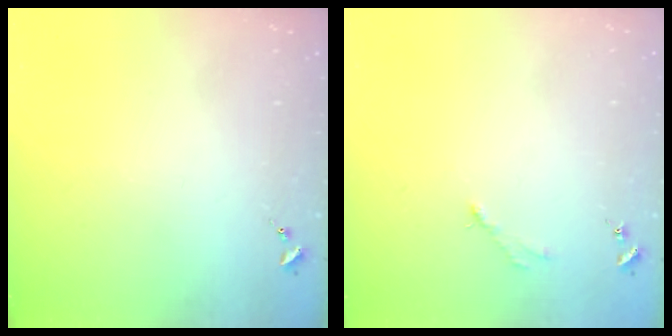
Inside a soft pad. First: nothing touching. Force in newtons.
{"total": 2.8, "press": 2.8, "slide": 0.4}